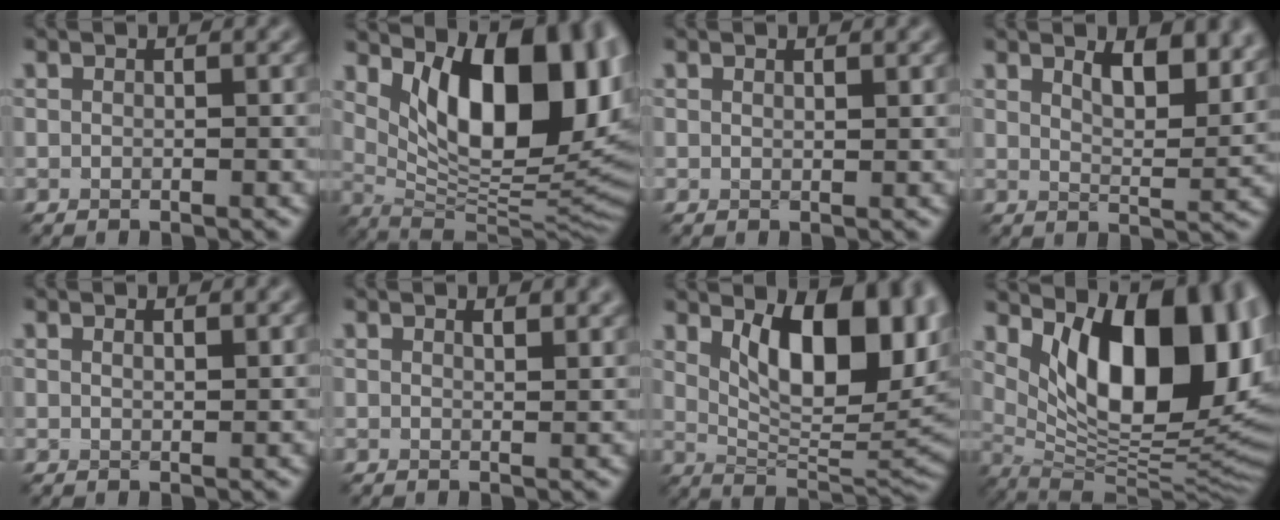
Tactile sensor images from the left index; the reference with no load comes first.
{"total": 14.1, "force": [4.7, 6.3, 11.7], "torque": [-0.136, -0.007, 0.075]}
{"total": 0.6, "force": [0.5, 0.1, 0.3], "torque": [-0.003, 0.000, 0.010]}
{"total": 5.2, "force": [3.1, 1.8, 3.7], "torque": [-0.056, -0.006, 0.047]}
{"total": 1.0, "force": [0.7, 0.2, 0.6], "torque": [-0.011, -0.001, 0.013]}
{"total": 1.9, "force": [1.3, 0.6, 1.1], "torque": [-0.010, 0.000, 0.023]}
{"total": 11.9, "force": [3.8, 5.1, 10.0], "torque": [-0.135, 0.000, 0.062]}
{"total": 15.6, "force": [4.8, 7.1, 13.0], "torque": [-0.144, -0.006, 0.076]}